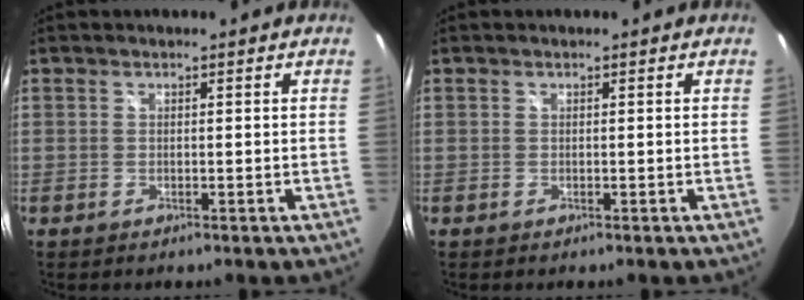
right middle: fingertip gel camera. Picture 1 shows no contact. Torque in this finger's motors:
{"motor_torque": [0.00, 0.00, 0.00, 0.00]}